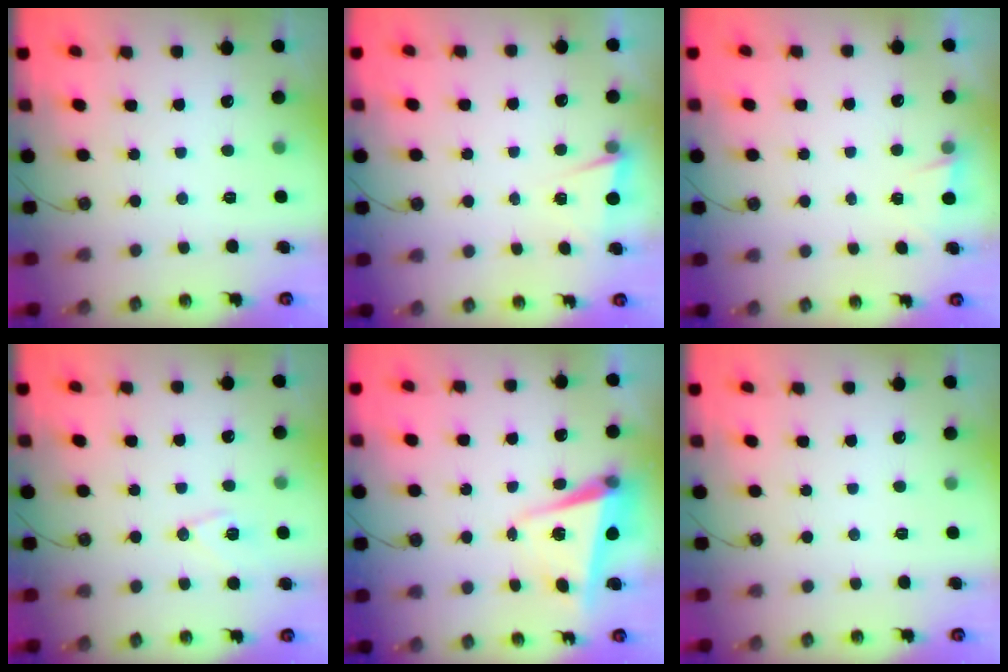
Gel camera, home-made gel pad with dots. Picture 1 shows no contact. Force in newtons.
{"total": 2.4, "press": 2.2, "slide": 1.1}
{"total": 1.5, "press": 0.9, "slide": 1.2}
{"total": 7.9, "press": 7.9, "slide": 0.9}
{"total": 5.0, "press": 4.9, "slide": 1.2}
{"total": 0.0}